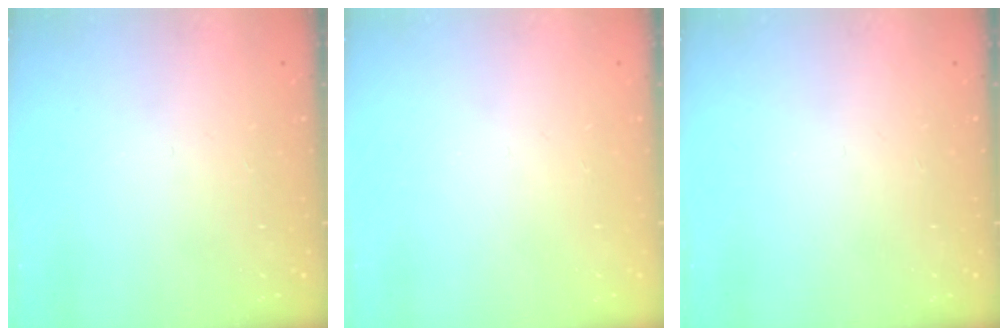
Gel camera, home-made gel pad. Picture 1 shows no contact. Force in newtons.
{"total": 0.0}
{"total": 0.0}